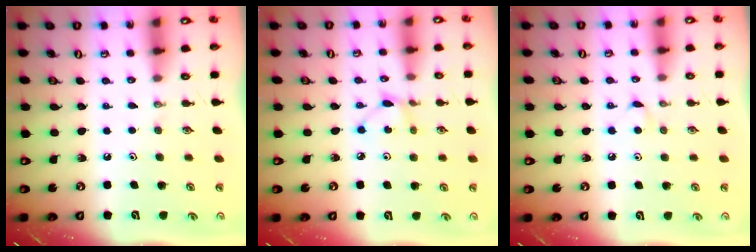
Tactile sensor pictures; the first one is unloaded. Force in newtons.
{"total": 3.6, "press": 3.6, "slide": 0.4}
{"total": 3.8, "press": 3.8, "slide": 0.5}